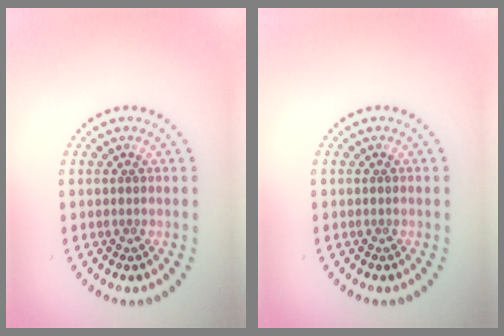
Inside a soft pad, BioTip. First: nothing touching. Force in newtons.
{"total": 0.0}